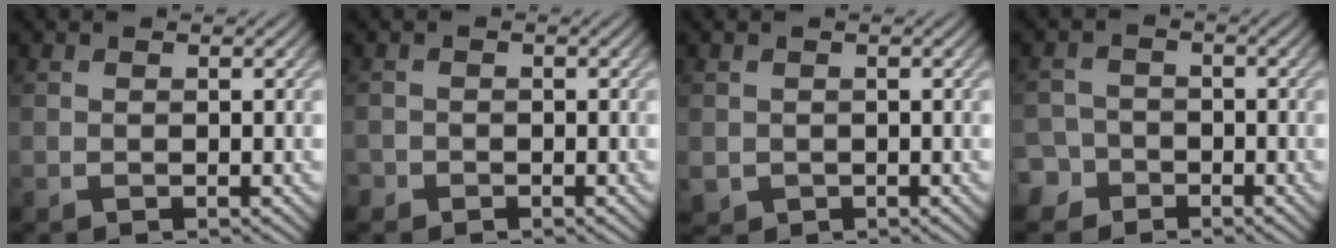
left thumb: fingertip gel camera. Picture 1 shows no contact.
{"total": 1.1, "force": [-0.7, 0.8, 0.0], "torque": [0.007, -0.002, -0.016]}
{"total": 1.3, "force": [0.0, 1.2, 0.2], "torque": [-0.010, -0.012, 0.001]}
{"total": 3.8, "force": [-2.5, 2.9, 0.5], "torque": [0.005, 0.002, -0.054]}